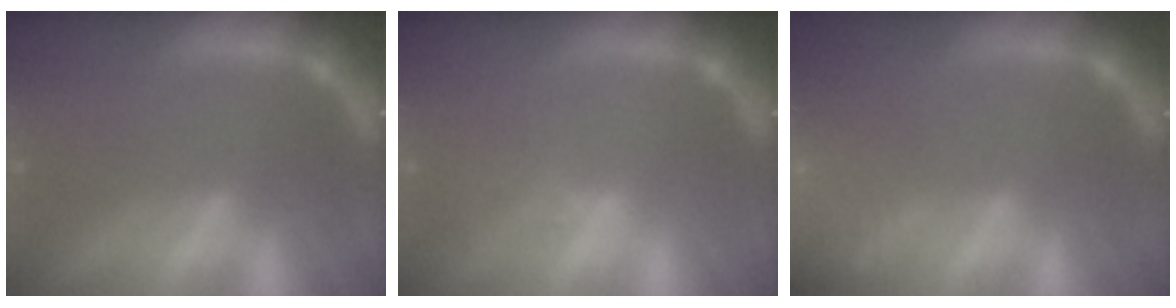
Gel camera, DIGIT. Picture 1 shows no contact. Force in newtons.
{"total": 1.5}
{"total": 8.0}